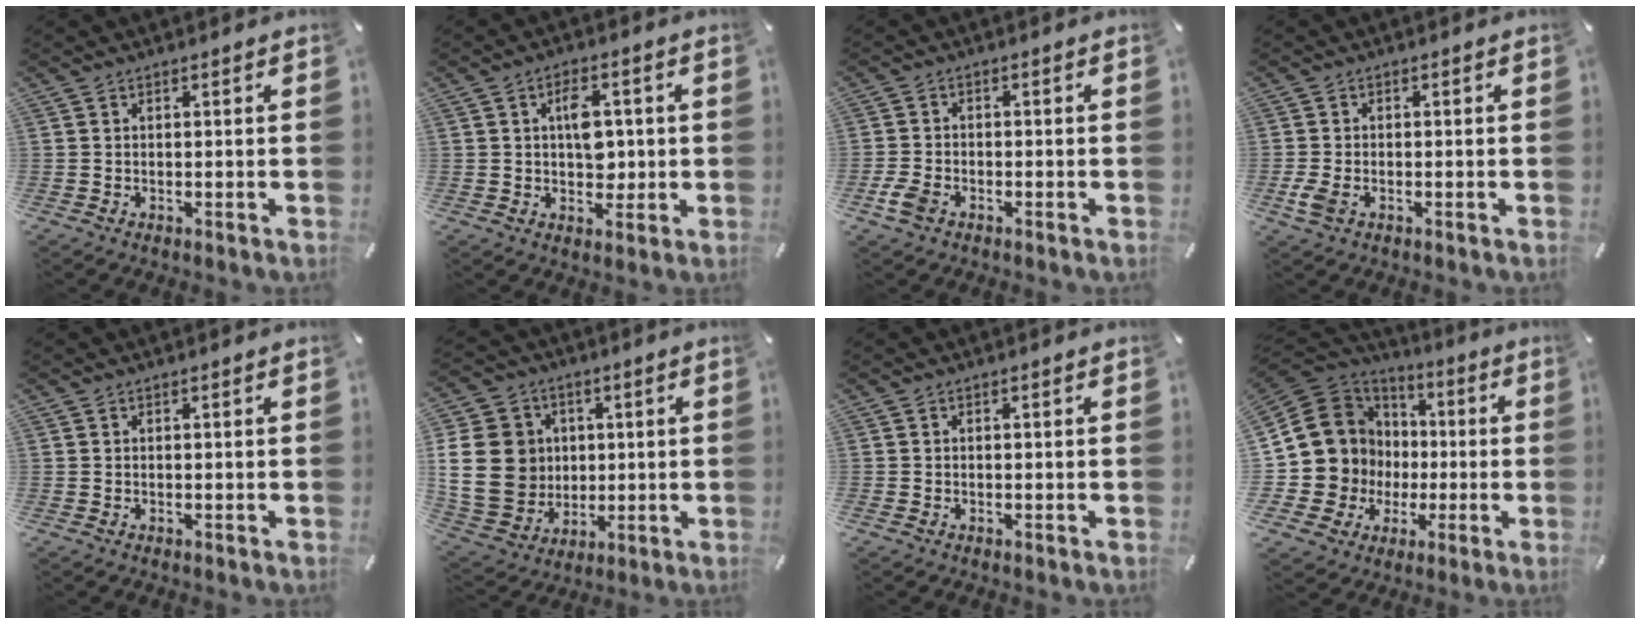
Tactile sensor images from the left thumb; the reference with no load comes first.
{"total": 7.3, "force": [1.0, 4.8, 5.3], "torque": [-0.066, -0.002, 0.010]}
{"total": 4.1, "force": [-2.1, 2.5, 2.6], "torque": [-0.067, 0.000, -0.043]}
{"total": 3.3, "force": [-1.2, 1.9, 2.4], "torque": [-0.066, -0.006, -0.027]}
{"total": 0.0}
{"total": 16.9, "force": [1.9, 14.8, 7.8], "torque": [-0.158, -0.001, 0.039]}
{"total": 0.0}
{"total": 16.2, "force": [-0.9, 15.8, 3.6], "torque": [-0.078, -0.013, 0.018]}